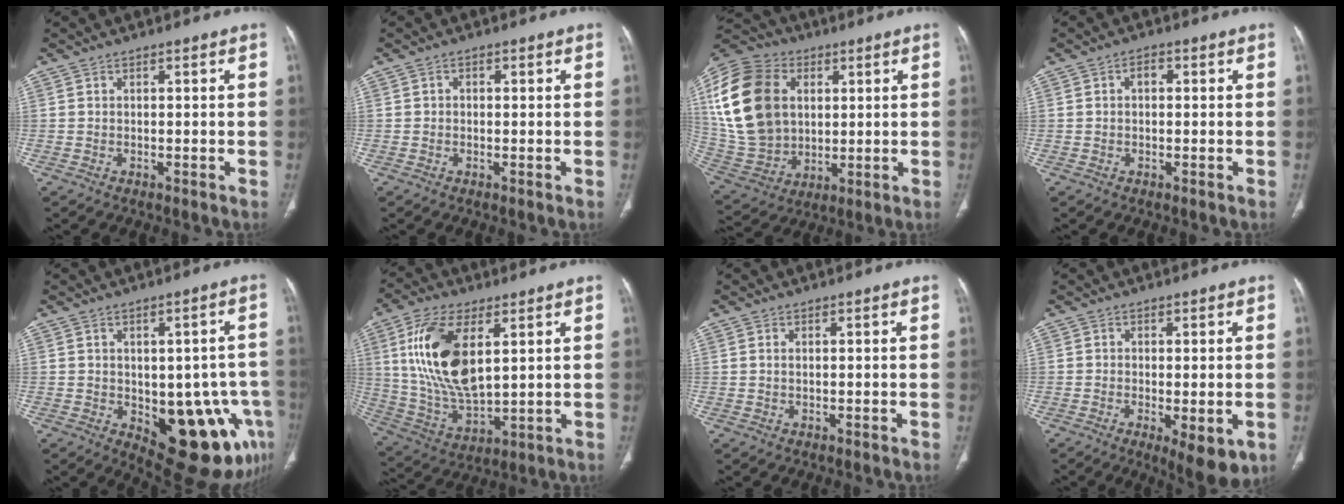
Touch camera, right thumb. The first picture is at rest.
{"total": 0.9, "force": [0.1, 0.8, 0.4], "torque": [-0.002, 0.002, -0.002]}
{"total": 23.9, "force": [5.4, 17.5, 15.4], "torque": [-0.314, 0.003, 0.110]}
{"total": 1.9, "force": [0.2, 1.2, 1.4], "torque": [-0.021, 0.008, 0.001]}
{"total": 17.9, "force": [-5.5, 8.9, 14.5], "torque": [-0.120, 0.012, -0.044]}
{"total": 17.9, "force": [5.2, 8.5, 14.9], "torque": [-0.291, -0.020, 0.107]}
{"total": 0.5, "force": [0.2, 0.2, 0.5], "torque": [-0.014, 0.004, 0.005]}
{"total": 7.8, "force": [-2.5, 2.8, 6.8], "torque": [-0.095, -0.016, -0.032]}